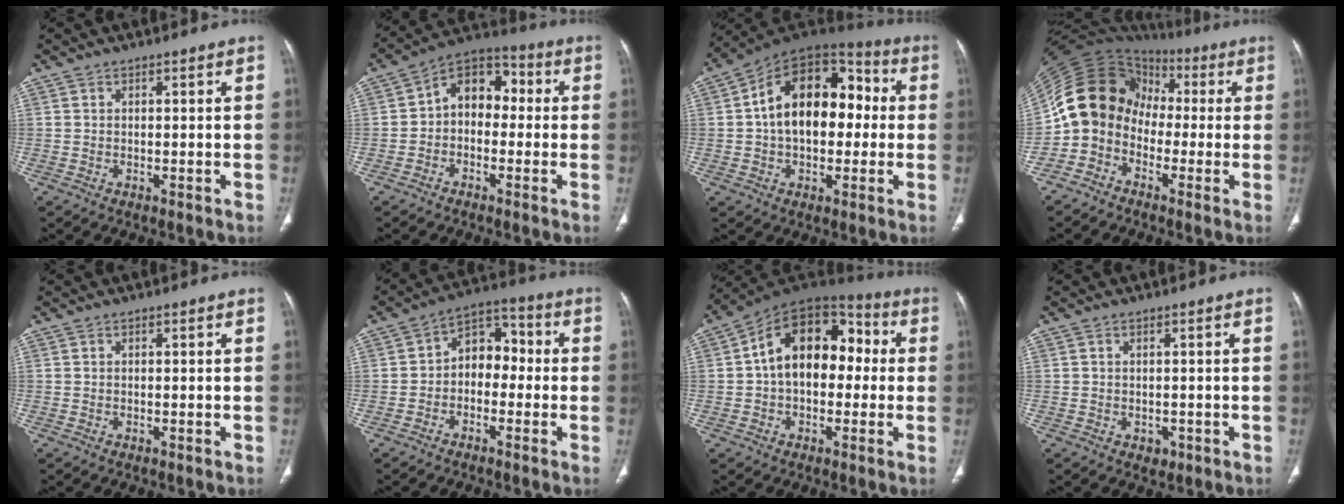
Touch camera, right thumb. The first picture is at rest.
{"total": 9.8, "force": [-0.3, 7.1, 6.7], "torque": [-0.064, 0.041, -0.025]}
{"total": 19.5, "force": [1.2, 12.6, 14.9], "torque": [-0.198, 0.047, 0.010]}
{"total": 12.8, "force": [-2.4, 11.3, 5.6], "torque": [-0.084, 0.064, -0.053]}
{"total": 0.0}
{"total": 8.2, "force": [-1.1, 6.0, 5.4], "torque": [-0.043, 0.043, -0.036]}
{"total": 17.1, "force": [1.0, 11.3, 12.7], "torque": [-0.155, 0.054, 0.002]}
{"total": 1.8, "force": [-0.4, 1.5, 0.9], "torque": [-0.006, 0.001, 0.001]}